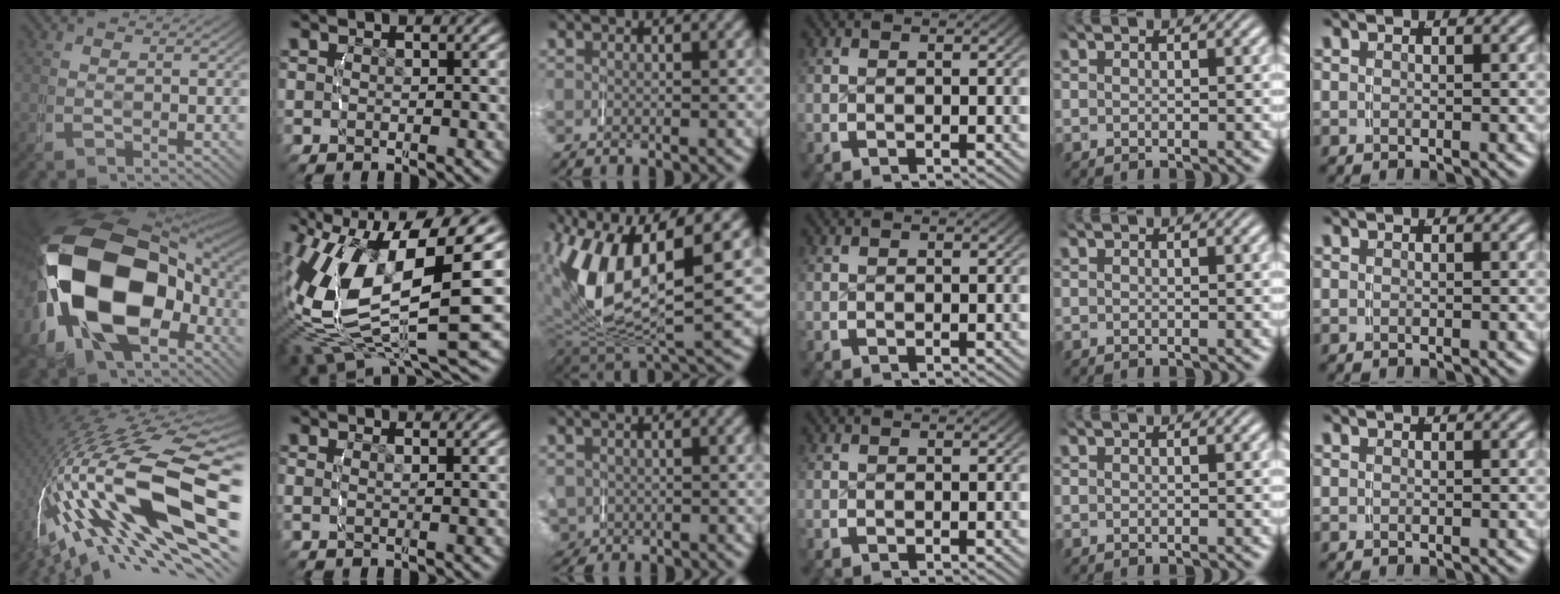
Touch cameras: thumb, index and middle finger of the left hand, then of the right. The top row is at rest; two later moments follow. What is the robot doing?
{"motion": "grasp_and_lifting", "object": "router"}